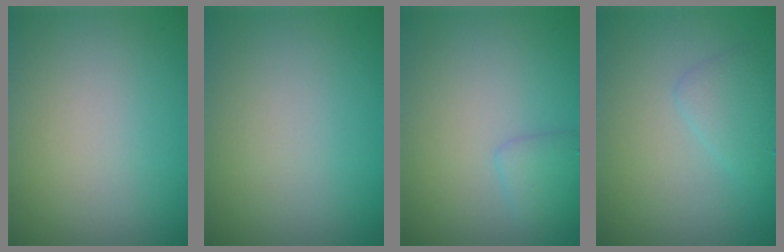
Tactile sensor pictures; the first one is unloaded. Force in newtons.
{"total": 0.0}
{"total": 1.7, "press": 1.7, "slide": 0.1}
{"total": 1.9, "press": 1.9, "slide": 0.0}